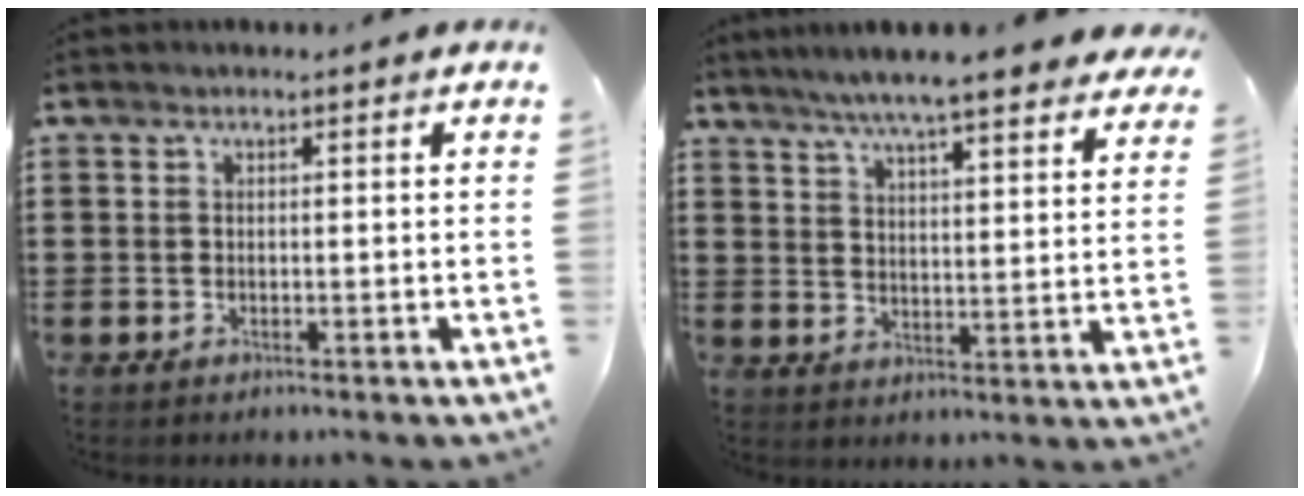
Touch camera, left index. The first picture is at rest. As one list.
[{"total": 6.8, "force": [6.1, -0.2, 3.0], "torque": [-0.079, -0.028, 0.105]}]